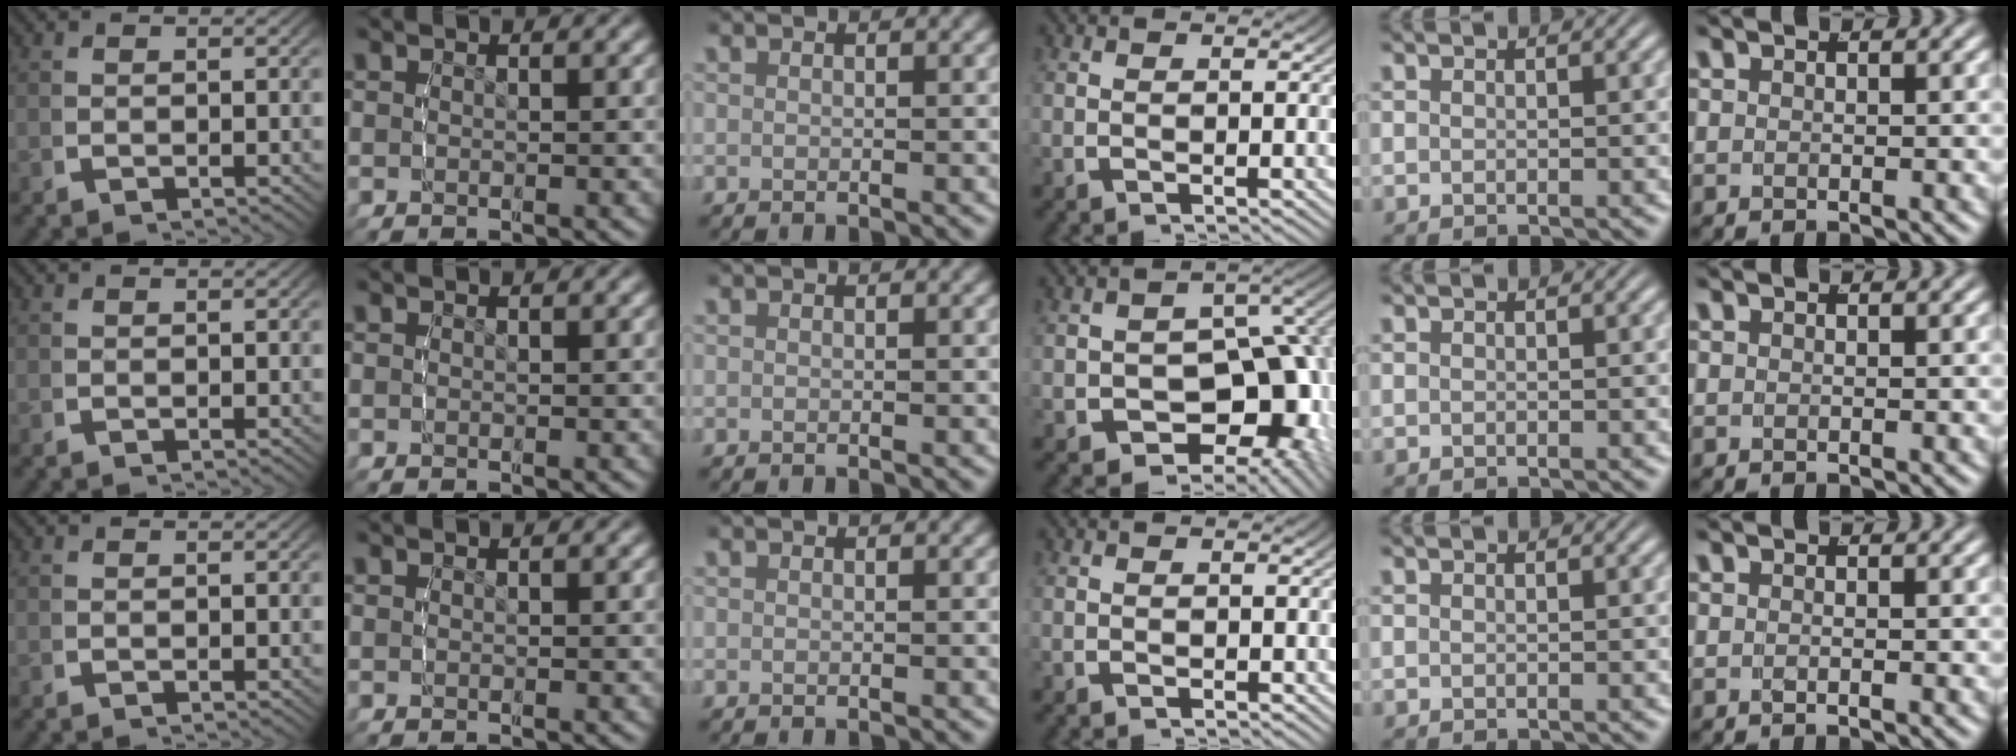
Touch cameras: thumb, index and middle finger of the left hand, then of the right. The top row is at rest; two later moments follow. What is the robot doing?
{"motion": "lift_and_place", "object": "condiment"}